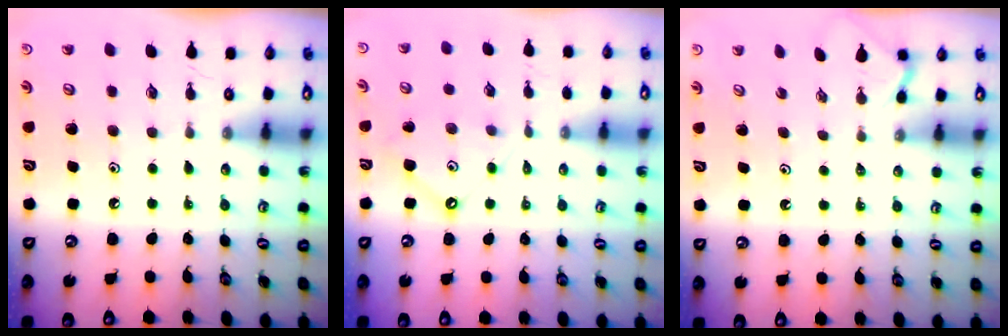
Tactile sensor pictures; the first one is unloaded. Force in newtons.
{"total": 7.6, "press": 7.5, "slide": 0.7}
{"total": 2.4, "press": 2.4, "slide": 0.4}